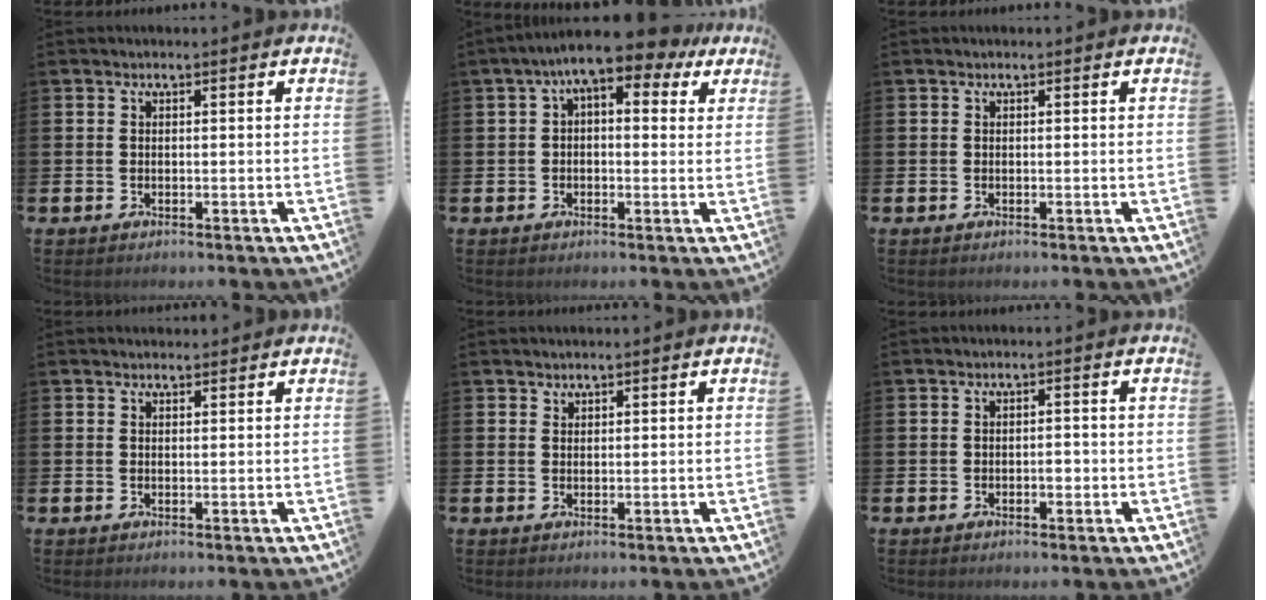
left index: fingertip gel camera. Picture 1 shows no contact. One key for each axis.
{"total": 7.1, "fx": 4.6, "fy": 2.7, "fz": 4.7, "tx": -0.086, "ty": -0.014, "tz": 0.077}
{"total": 0.0}
{"total": 1.1, "fx": 1.0, "fy": 0.3, "fz": 0.1, "tx": 0.011, "ty": -0.002, "tz": 0.016}
{"total": 1.2, "fx": 1.1, "fy": 0.4, "fz": -0.1, "tx": 0.014, "ty": -0.002, "tz": 0.019}
{"total": 1.1, "fx": -0.4, "fy": 0.7, "fz": 0.7, "tx": -0.008, "ty": 0.000, "tz": -0.010}